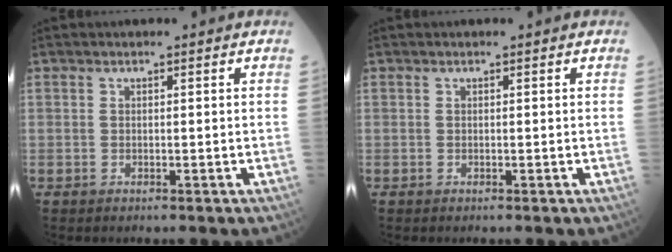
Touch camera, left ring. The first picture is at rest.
{"total": 0.0}